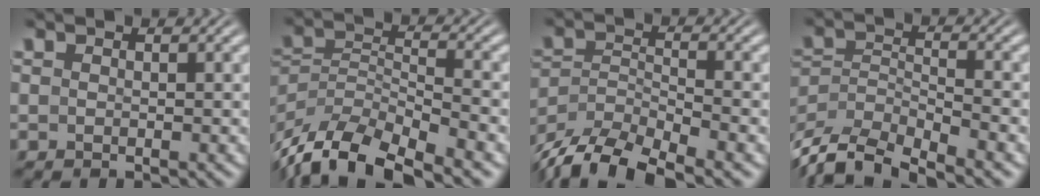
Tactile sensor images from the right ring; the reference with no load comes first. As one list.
[{"total": 9.8, "force": [-5.9, 5.6, 5.4], "torque": [-0.129, -0.047, -0.076]}, {"total": 8.0, "force": [-5.2, 4.3, 4.4], "torque": [-0.098, -0.032, -0.072]}, {"total": 8.5, "force": [-5.4, 4.8, 4.5], "torque": [-0.105, -0.046, -0.072]}]